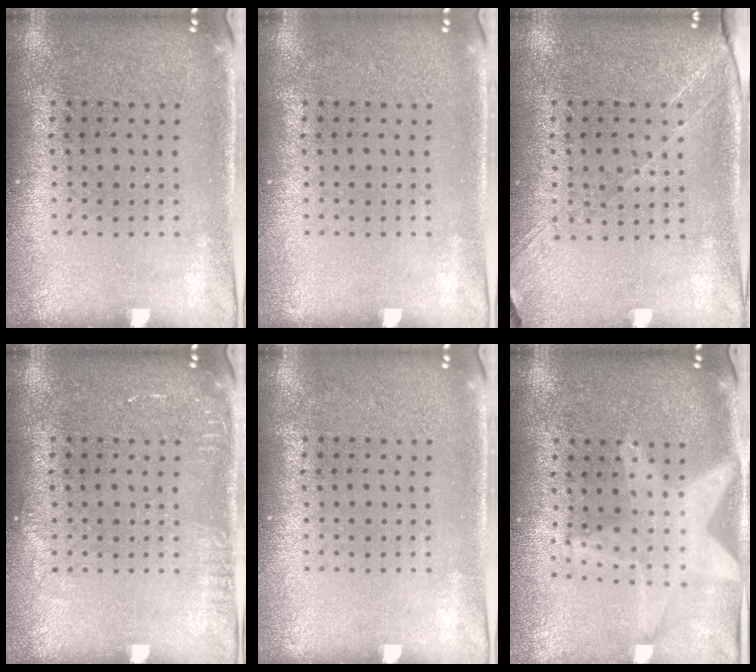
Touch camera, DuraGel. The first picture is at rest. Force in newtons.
{"total": 0.0}
{"total": 1.3, "press": 1.2, "slide": 0.5}
{"total": 1.0, "press": 1.0, "slide": 0.2}
{"total": 0.0}
{"total": 2.1, "press": 1.7, "slide": 1.2}